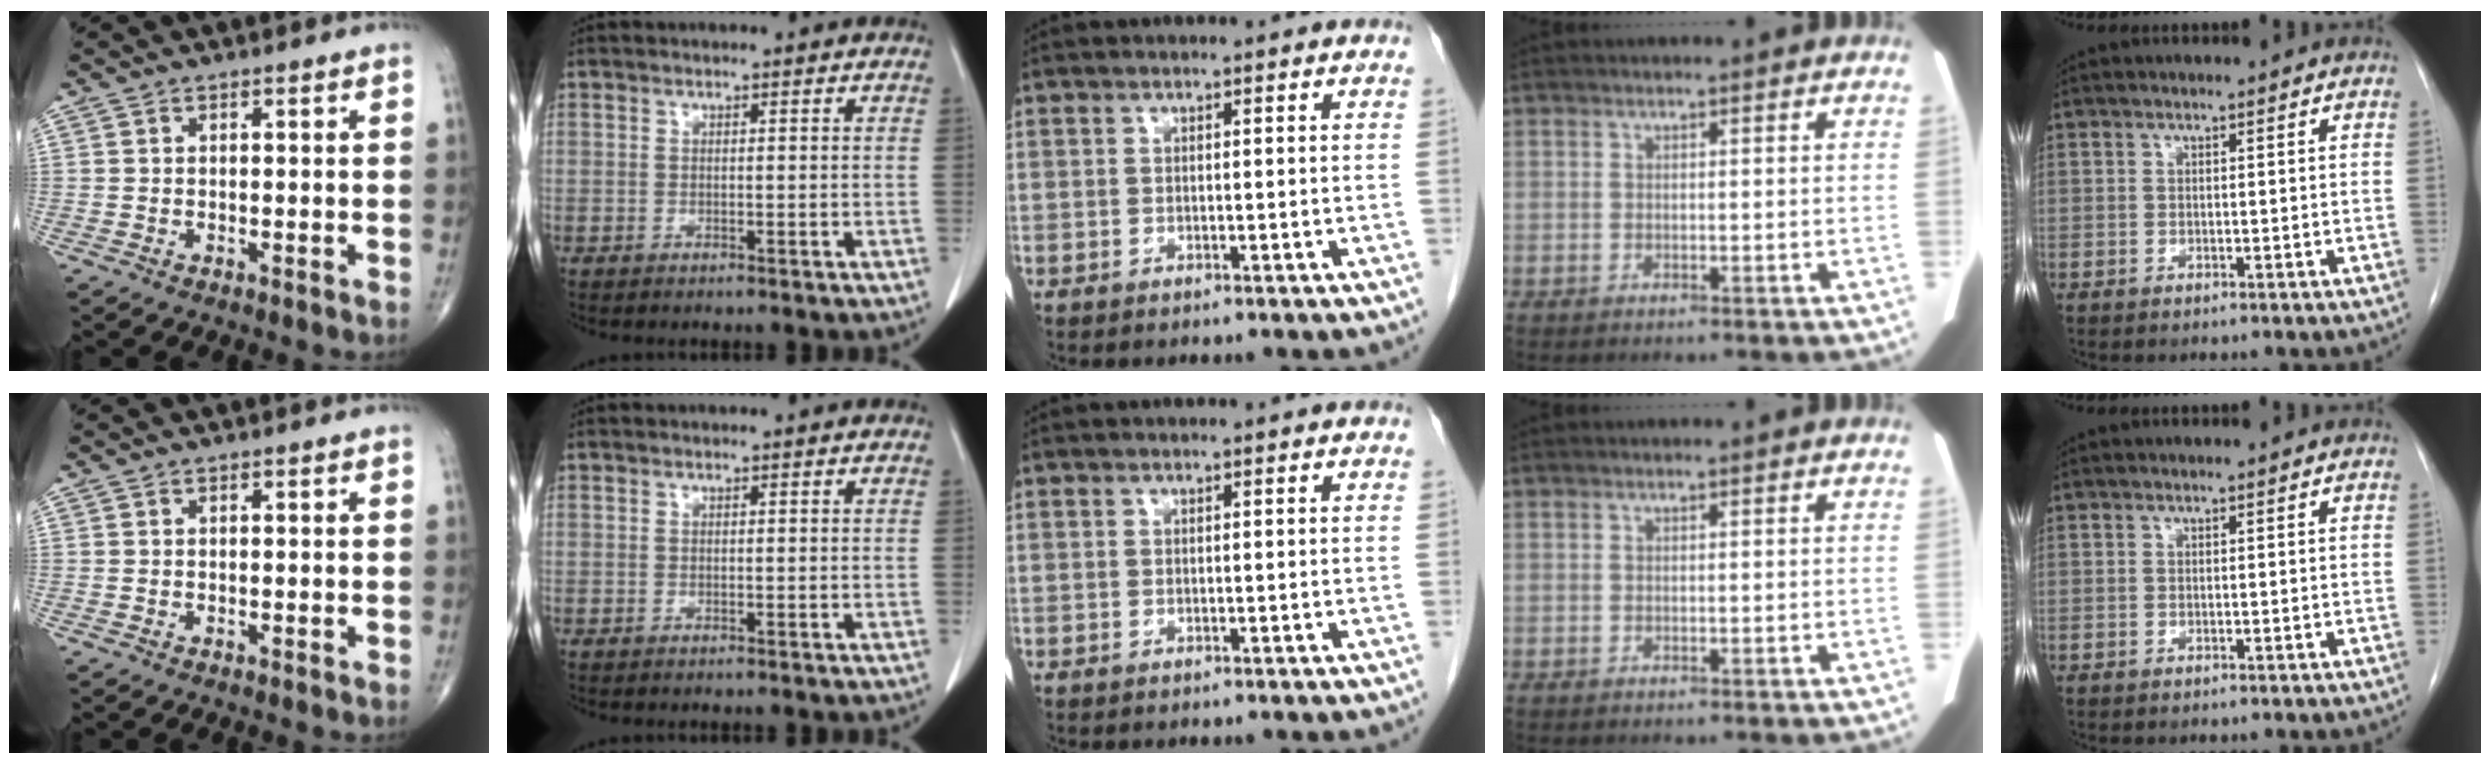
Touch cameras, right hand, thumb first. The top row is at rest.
{}